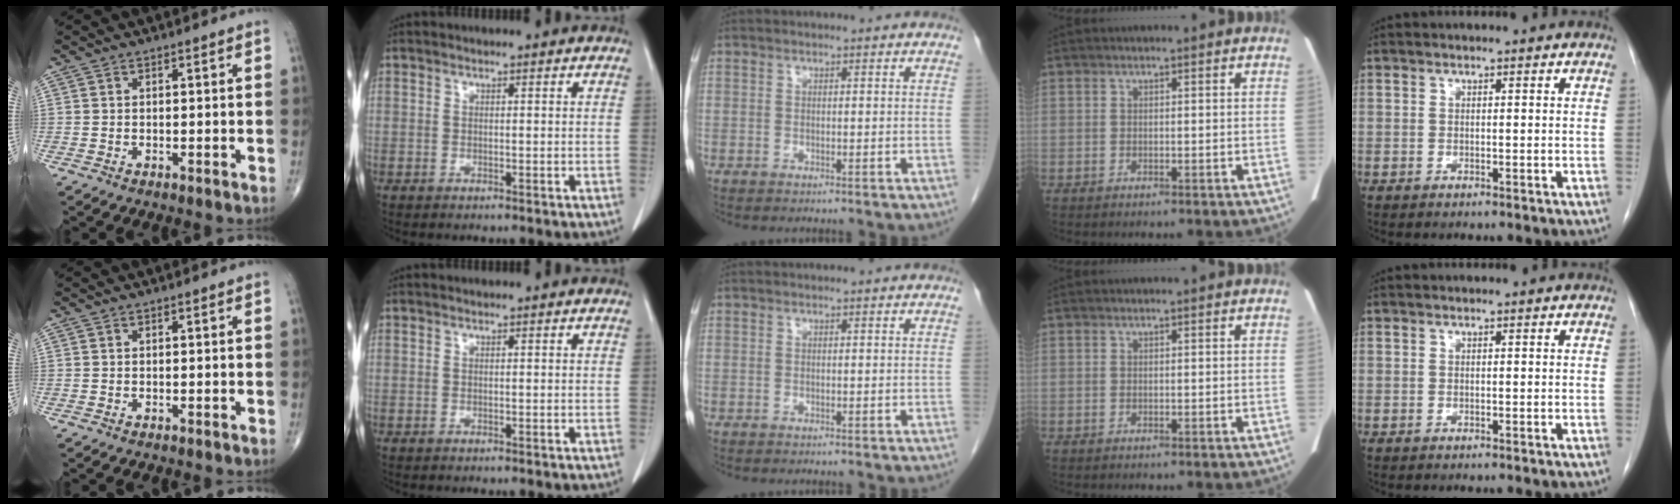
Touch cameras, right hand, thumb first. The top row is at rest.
{}